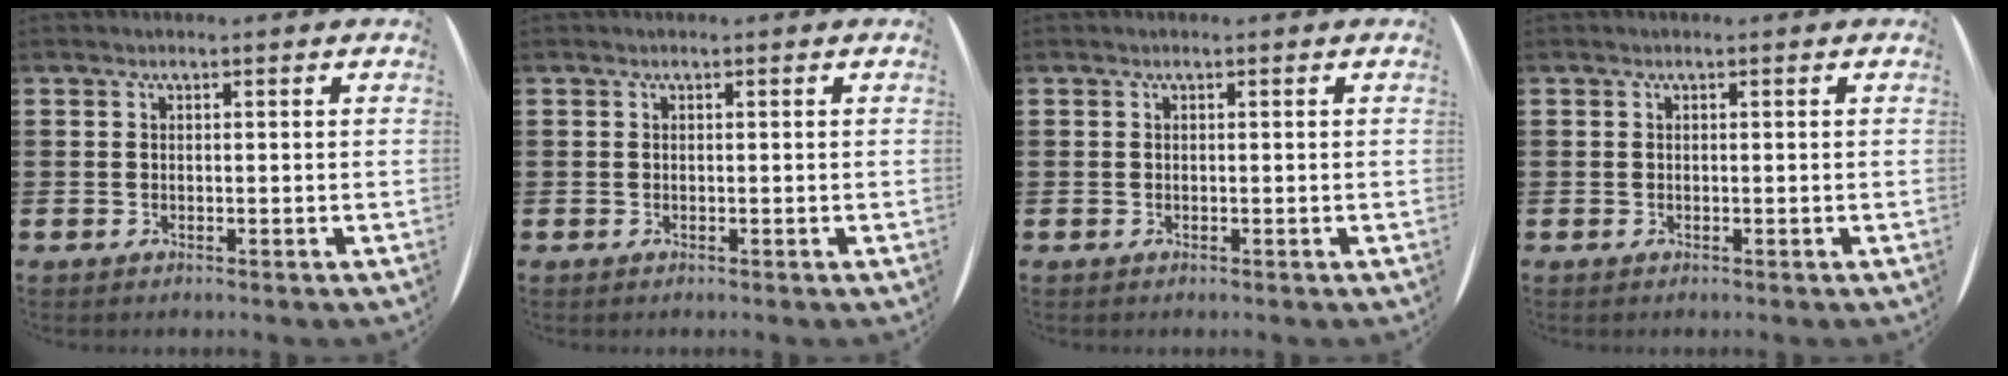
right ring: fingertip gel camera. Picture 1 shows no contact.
{"total": 0.0}
{"total": 0.0}
{"total": 0.0}